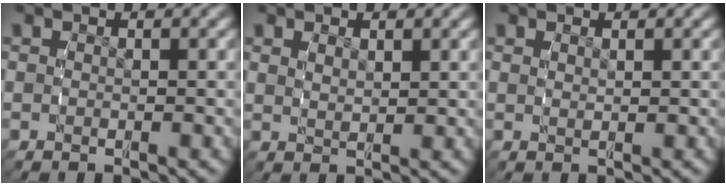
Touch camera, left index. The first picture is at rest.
{"total": 1.2, "force": [1.2, -0.2, 0.3], "torque": [-0.009, -0.007, 0.030]}
{"total": 0.8, "force": [0.7, -0.4, 0.1], "torque": [-0.003, -0.003, 0.016]}